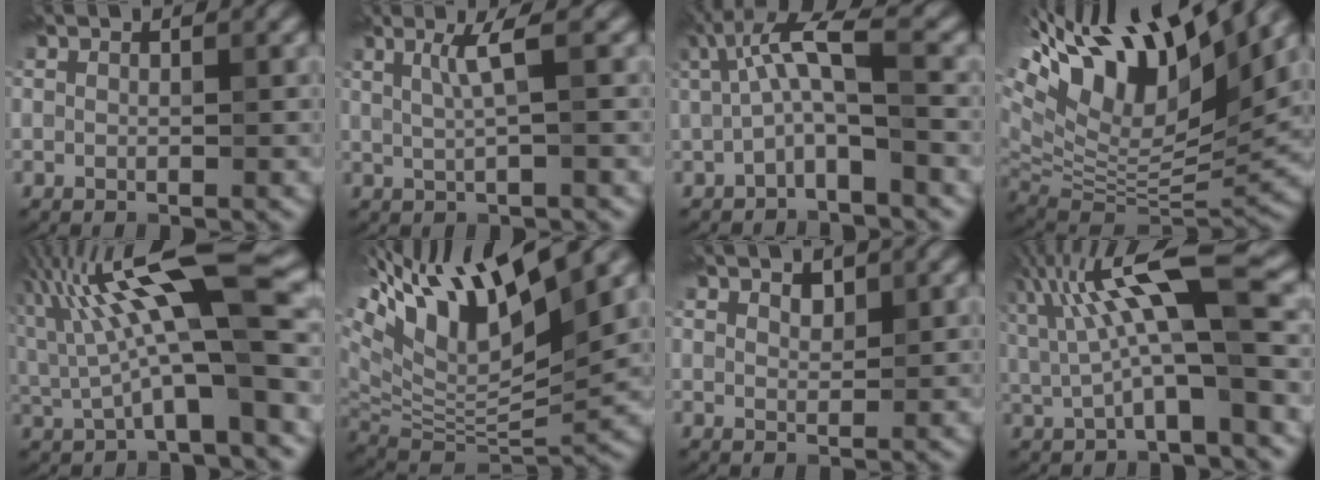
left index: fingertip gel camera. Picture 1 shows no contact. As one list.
[{"total": 1.4, "force": [-0.1, -0.9, 1.1], "torque": [-0.047, -0.005, 0.031]}, {"total": 3.3, "force": [-0.2, 0.1, 3.3], "torque": [-0.096, 0.000, 0.024]}, {"total": 13.4, "force": [7.3, 4.1, 10.5], "torque": [-0.246, 0.028, 0.161]}, {"total": 10.0, "force": [1.1, 1.6, 9.8], "torque": [-0.197, 0.018, 0.047]}, {"total": 12.2, "force": [6.2, 4.0, 9.8], "torque": [-0.228, 0.017, 0.147]}, {"total": 1.1, "force": [0.5, -0.6, -0.8], "torque": [-0.012, -0.007, 0.039]}, {"total": 8.2, "force": [1.5, 1.2, 7.9], "torque": [-0.167, 0.002, 0.057]}]